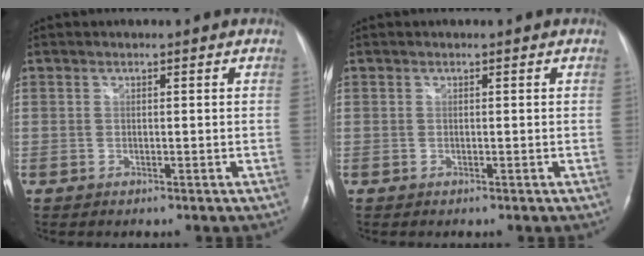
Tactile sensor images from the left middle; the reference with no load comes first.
{"total": 0.0}